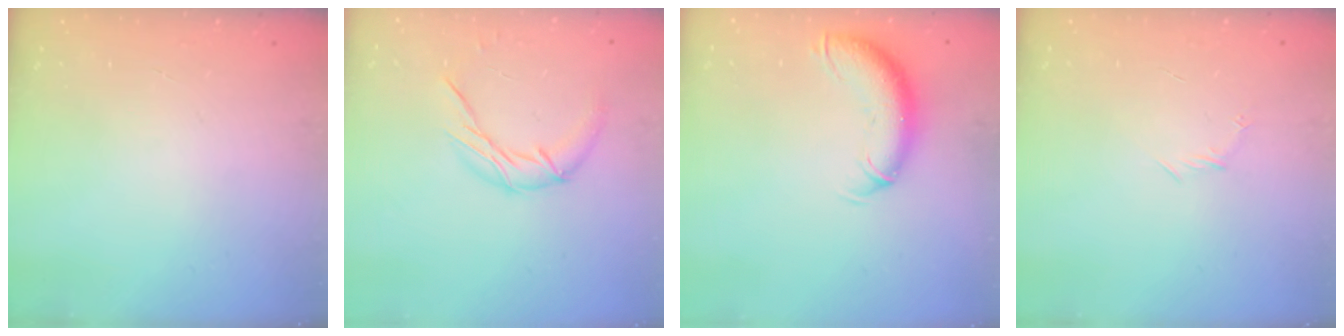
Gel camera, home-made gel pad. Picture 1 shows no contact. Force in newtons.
{"total": 9.4, "press": 9.4, "slide": 0.2}
{"total": 11.1, "press": 11.0, "slide": 2.0}
{"total": 3.4, "press": 3.3, "slide": 0.9}